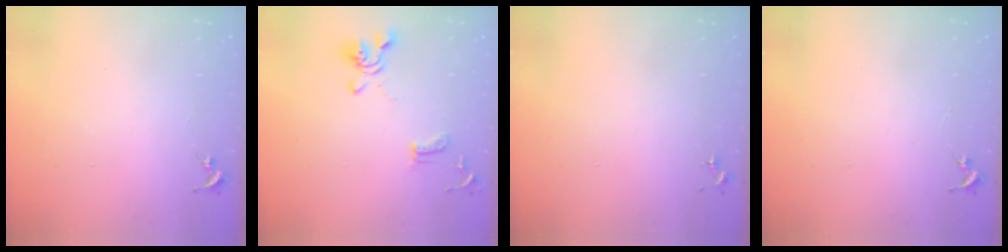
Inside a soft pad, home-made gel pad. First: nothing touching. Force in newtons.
{"total": 13.0, "press": 12.9, "slide": 1.6}
{"total": 0.0}
{"total": 0.0}